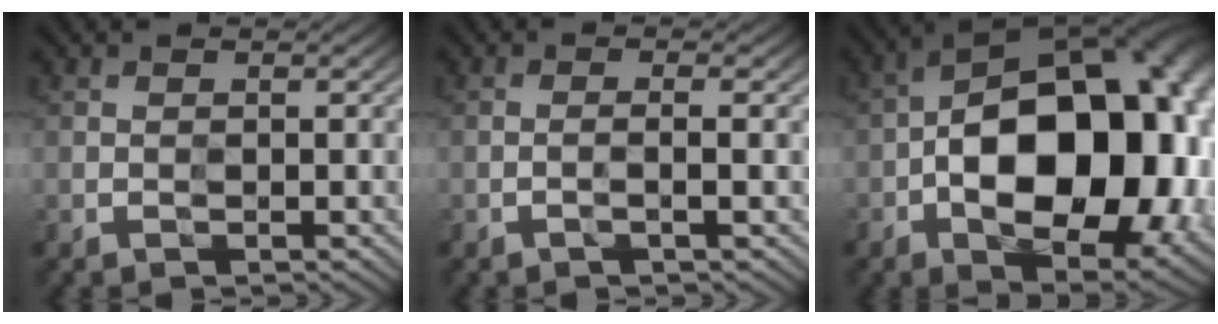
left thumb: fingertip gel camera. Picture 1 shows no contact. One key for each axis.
{"total": 1.8, "fx": -0.6, "fy": 0.3, "fz": 1.7, "tx": -0.027, "ty": 0.005, "tz": -0.011}
{"total": 20.7, "fx": -3.2, "fy": 12.6, "fz": 16.1, "tx": -0.244, "ty": -0.010, "tz": -0.043}